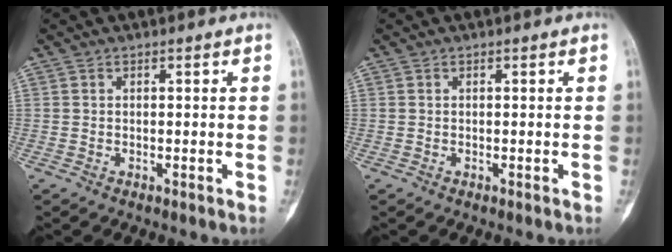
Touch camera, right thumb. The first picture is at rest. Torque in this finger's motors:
{"motor_torque": [0.48, 0.04, 0.08, -0.16, 0.09]}